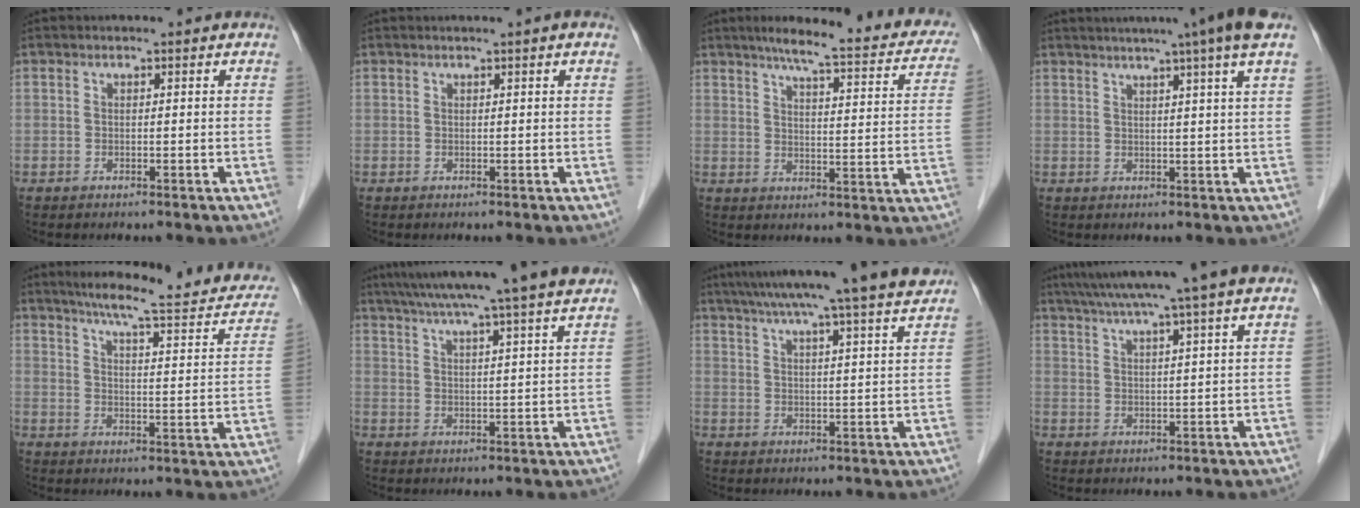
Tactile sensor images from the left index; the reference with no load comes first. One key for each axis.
{"total": 1.2, "fx": 0.7, "fy": -0.3, "fz": 1.0, "tx": -0.018, "ty": 0.002, "tz": 0.015}
{"total": 20.0, "fx": 16.2, "fy": 3.0, "fz": 11.2, "tx": -0.141, "ty": 0.002, "tz": 0.194}
{"total": 10.4, "fx": 7.3, "fy": -1.8, "fz": 7.2, "tx": -0.107, "ty": 0.016, "tz": 0.078}
{"total": 20.1, "fx": 16.5, "fy": 2.6, "fz": 11.2, "tx": -0.145, "ty": -0.006, "tz": 0.201}
{"total": 16.0, "fx": 13.3, "fy": -1.7, "fz": 8.7, "tx": -0.147, "ty": 0.010, "tz": 0.183}
{"total": 16.6, "fx": 13.8, "fy": -1.1, "fz": 9.2, "tx": -0.151, "ty": 0.016, "tz": 0.188}
{"total": 11.9, "fx": 9.3, "fy": -2.2, "fz": 7.1, "tx": -0.117, "ty": 0.013, "tz": 0.129}